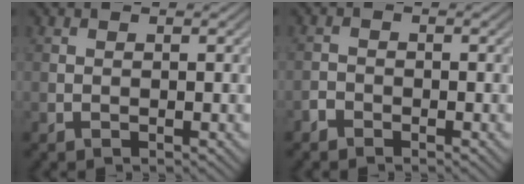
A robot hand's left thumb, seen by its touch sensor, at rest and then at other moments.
{"total": 1.3, "force": [-1.1, 0.7, 0.2], "torque": [-0.004, 0.002, -0.027]}